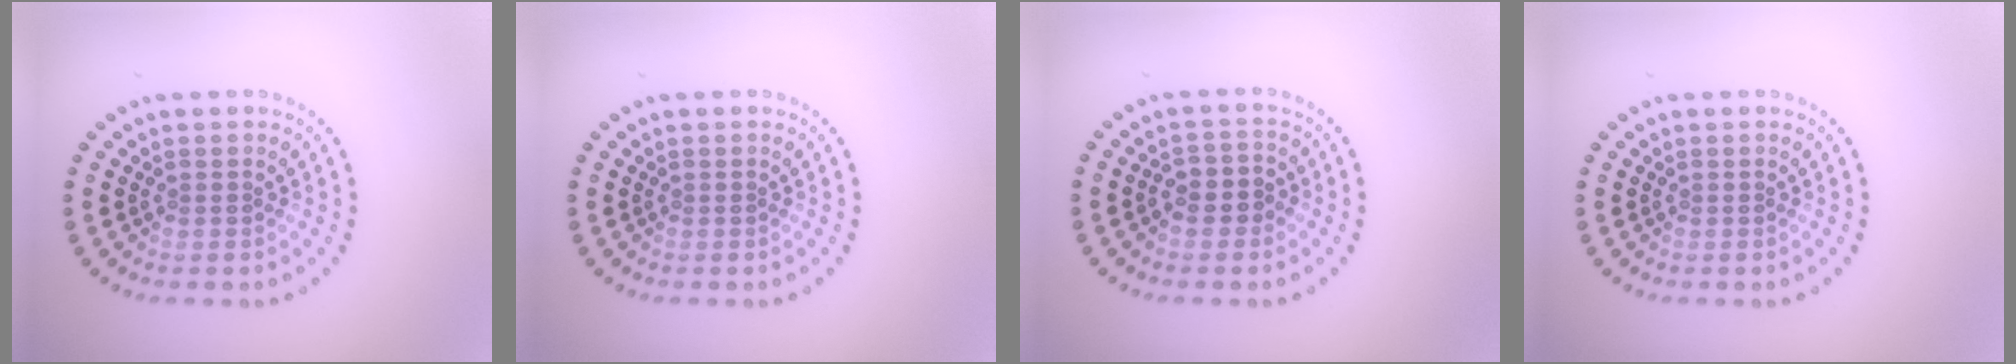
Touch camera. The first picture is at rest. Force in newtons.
{"total": 0.0}
{"total": 2.4, "press": 2.2, "slide": 1.0}
{"total": 0.0}